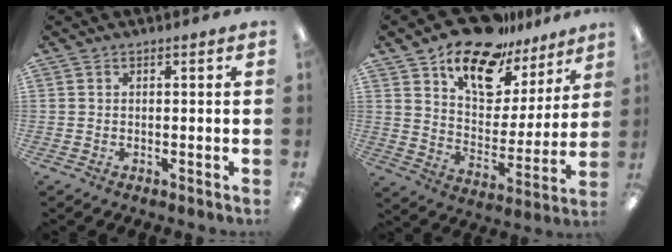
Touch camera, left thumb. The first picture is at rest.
{"total": 17.6, "force": [13.6, 8.6, 7.4], "torque": [-0.136, -0.089, 0.239]}